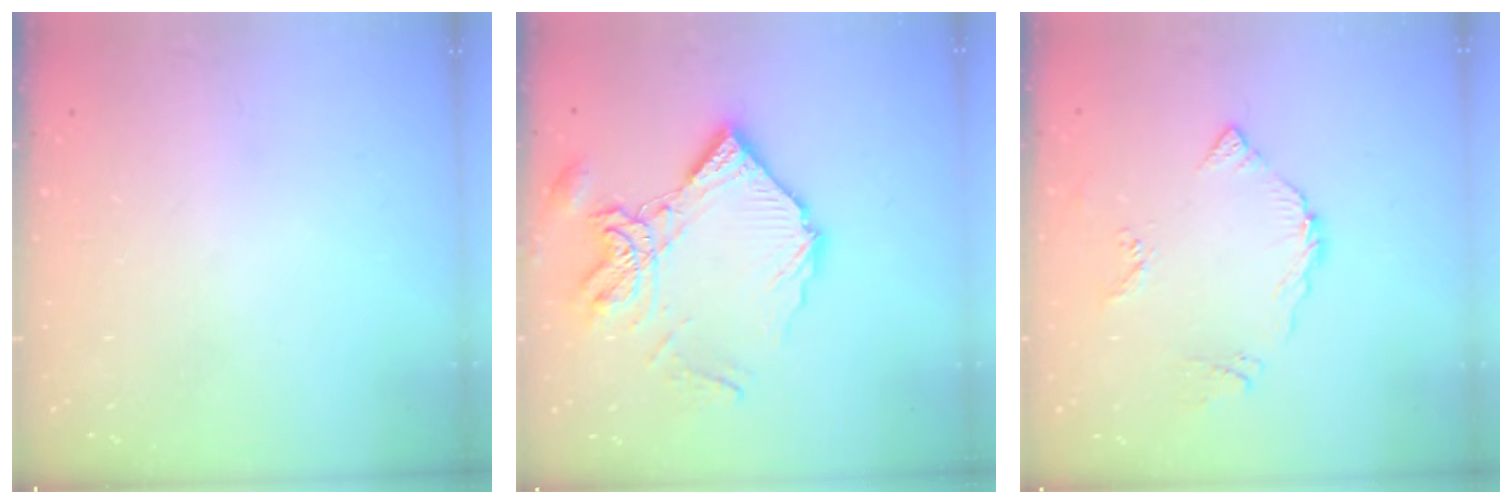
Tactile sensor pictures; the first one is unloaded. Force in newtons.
{"total": 17.1, "press": 17.0, "slide": 1.8}
{"total": 6.7, "press": 6.7, "slide": 0.3}